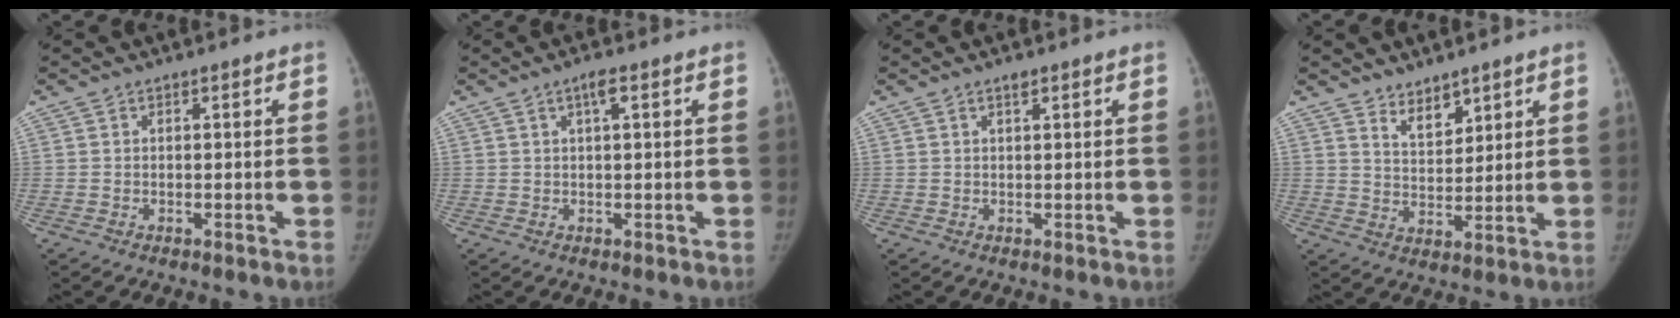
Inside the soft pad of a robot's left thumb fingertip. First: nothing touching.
{"total": 2.3, "force": [1.0, 0.5, 2.1], "torque": [-0.039, 0.004, 0.016]}
{"total": 1.3, "force": [0.8, 0.4, 0.8], "torque": [-0.011, -0.003, 0.014]}
{"total": 5.2, "force": [4.0, 2.5, 2.1], "torque": [-0.015, -0.036, 0.078]}